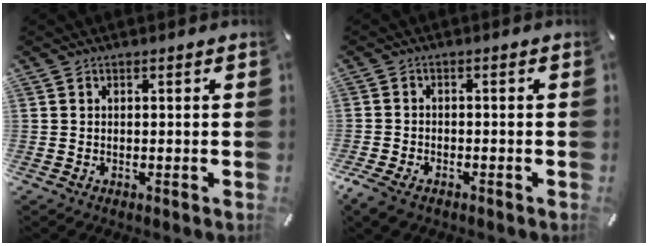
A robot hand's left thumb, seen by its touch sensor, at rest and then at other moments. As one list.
[{"total": 3.5, "force": [-2.4, 1.9, 1.7], "torque": [-0.048, 0.007, -0.051]}]